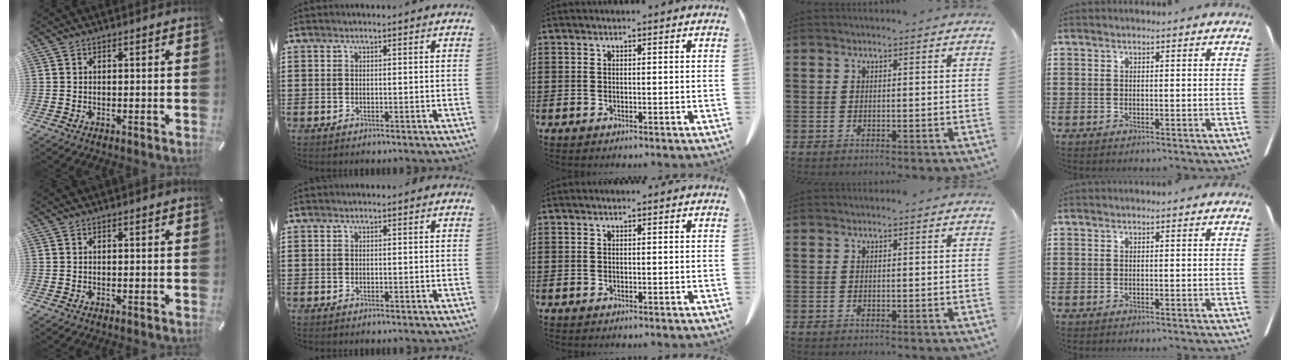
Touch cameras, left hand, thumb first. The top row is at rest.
{}